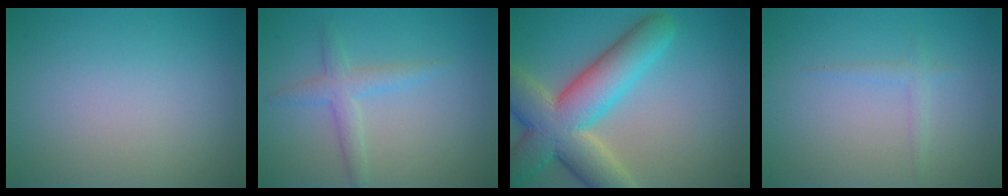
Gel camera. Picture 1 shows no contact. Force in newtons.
{"total": 2.4, "press": 2.4, "slide": 0.1}
{"total": 10.3, "press": 10.3, "slide": 0.7}
{"total": 1.0, "press": 1.0, "slide": 0.1}